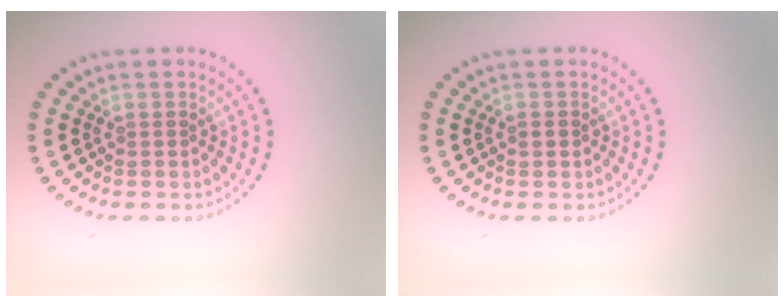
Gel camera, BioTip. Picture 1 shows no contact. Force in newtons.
{"total": 1.0, "press": 0.9, "slide": 0.2}